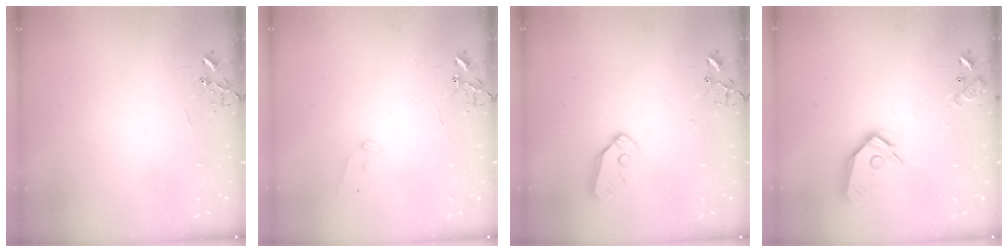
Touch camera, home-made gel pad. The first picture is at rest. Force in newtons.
{"total": 7.1, "press": 7.0, "slide": 0.7}
{"total": 9.0, "press": 8.9, "slide": 0.9}
{"total": 14.7, "press": 14.6, "slide": 2.0}